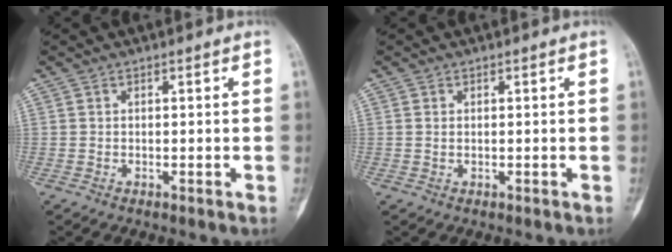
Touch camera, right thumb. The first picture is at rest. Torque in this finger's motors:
{"motor_torque": [-0.17, -0.48, 0.11, 0.26, -0.02]}